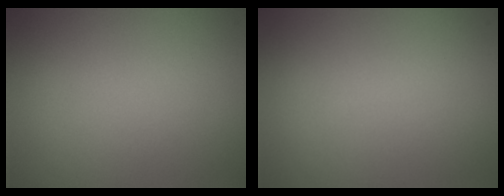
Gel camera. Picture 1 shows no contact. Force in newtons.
{"total": 0.0}